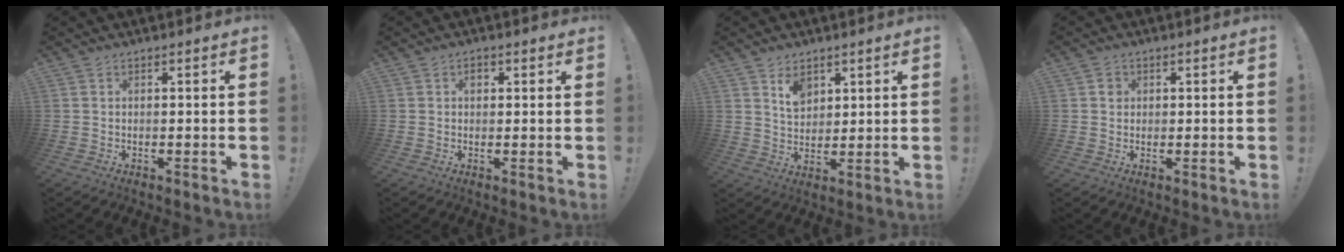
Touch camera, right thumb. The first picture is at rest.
{"total": 1.8, "force": [0.6, 1.3, 1.0], "torque": [-0.012, 0.001, 0.009]}
{"total": 6.5, "force": [4.0, 4.5, 2.5], "torque": [-0.032, -0.022, 0.074]}
{"total": 2.1, "force": [0.3, 2.0, 0.6], "torque": [0.003, -0.001, 0.003]}